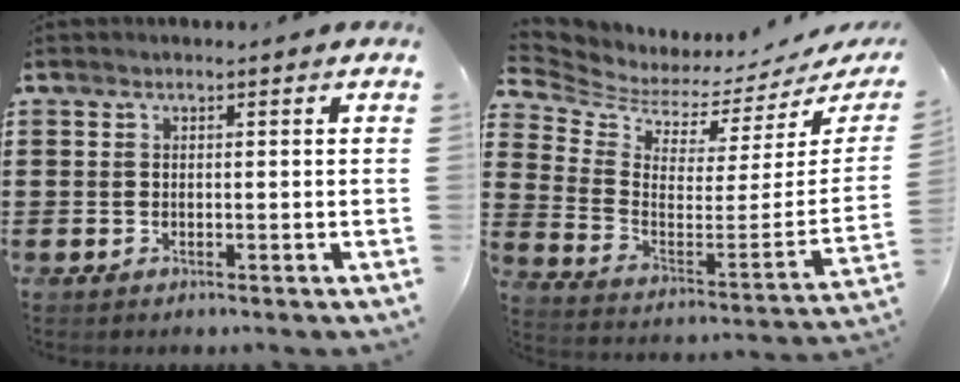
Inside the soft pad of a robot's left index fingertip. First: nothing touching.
{"total": 3.5, "force": [3.4, 0.8, 0.3], "torque": [-0.035, -0.049, 0.053]}